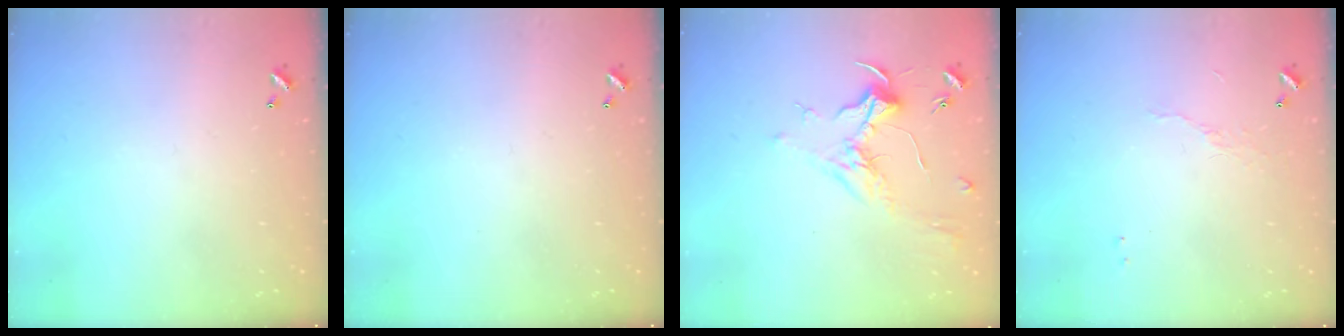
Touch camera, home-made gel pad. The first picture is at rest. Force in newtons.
{"total": 0.0}
{"total": 1.8, "press": 1.7, "slide": 0.7}
{"total": 4.3, "press": 4.3, "slide": 0.5}